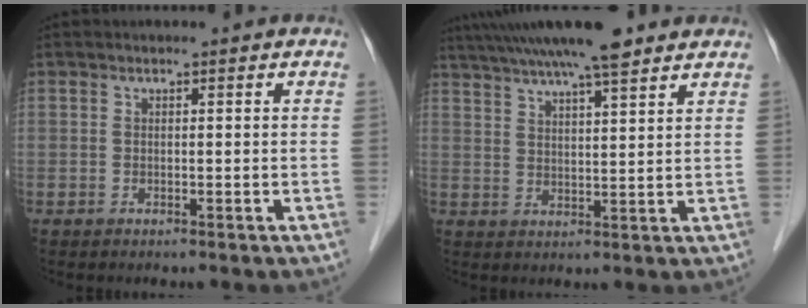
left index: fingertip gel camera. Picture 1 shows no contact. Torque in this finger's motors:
{"motor_torque": [0.31, -0.52, 0.82, 0.21]}